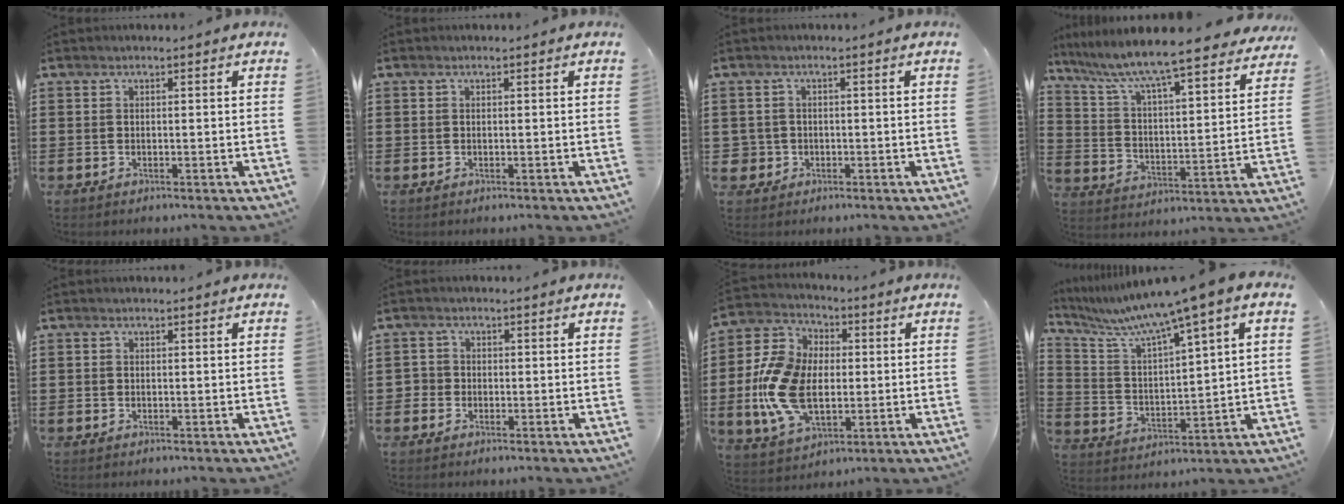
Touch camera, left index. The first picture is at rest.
{"total": 0.0}
{"total": 2.1, "force": [-0.7, 2.0, 0.2], "torque": [-0.014, 0.002, -0.019]}
{"total": 7.4, "force": [6.7, -0.4, 3.0], "torque": [-0.089, -0.054, 0.107]}
{"total": 0.0}
{"total": 1.6, "force": [-0.5, 1.5, 0.2], "torque": [-0.009, 0.003, -0.014]}
{"total": 12.6, "force": [-1.6, 8.2, 9.5], "torque": [-0.229, 0.004, -0.030]}
{"total": 7.3, "force": [5.5, -0.4, 4.7], "torque": [-0.118, -0.041, 0.082]}